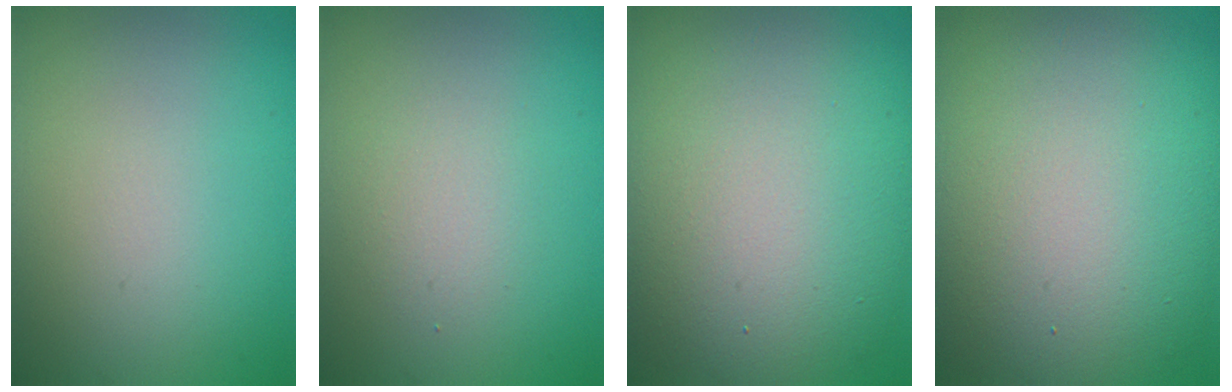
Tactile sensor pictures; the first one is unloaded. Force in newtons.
{"total": 1.8, "press": 1.8, "slide": 0.1}
{"total": 13.7, "press": 13.7, "slide": 0.7}
{"total": 15.3, "press": 15.3, "slide": 0.6}